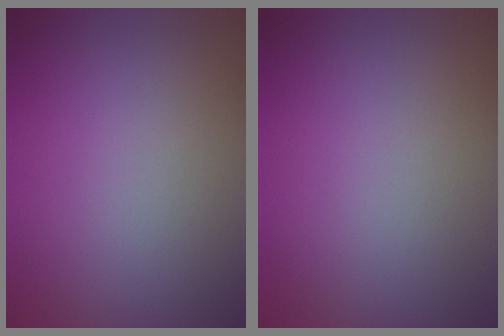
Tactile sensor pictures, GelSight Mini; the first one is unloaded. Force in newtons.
{"total": 0.0}